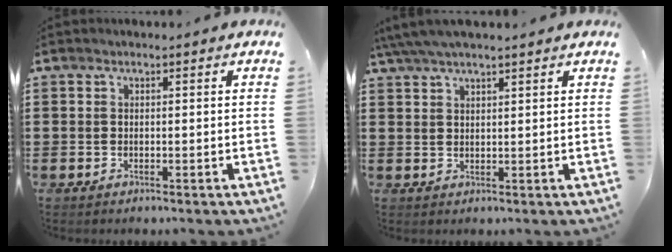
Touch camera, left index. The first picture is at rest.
{"total": 3.9, "force": [3.3, 0.4, 2.1], "torque": [-0.048, 0.001, 0.062]}